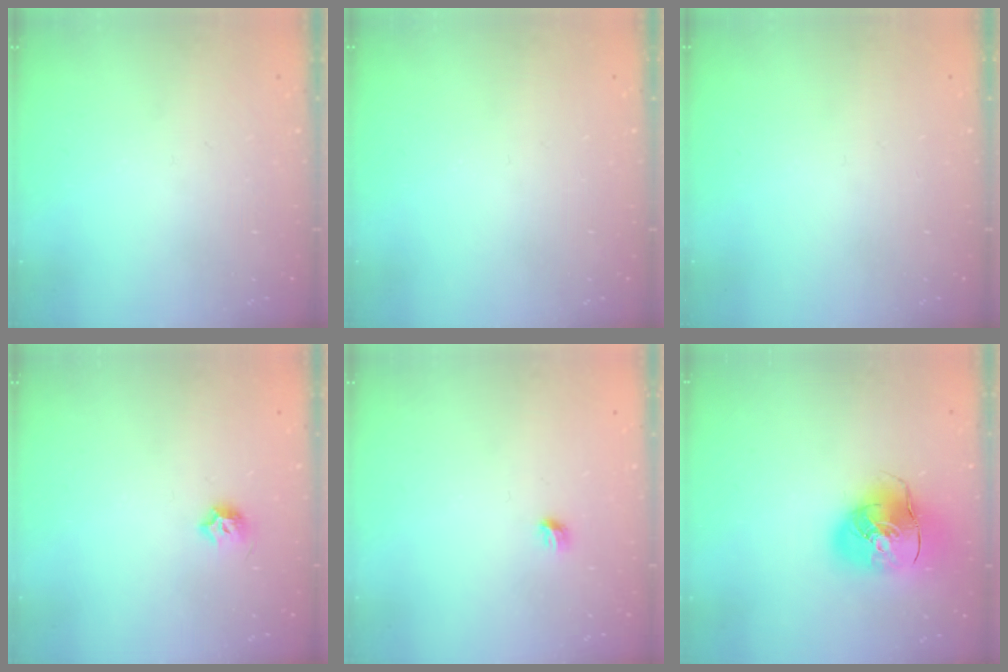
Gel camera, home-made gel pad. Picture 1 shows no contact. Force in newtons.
{"total": 0.0}
{"total": 0.0}
{"total": 5.9, "press": 5.8, "slide": 0.9}
{"total": 3.9, "press": 3.8, "slide": 0.9}
{"total": 14.3, "press": 14.1, "slide": 2.3}